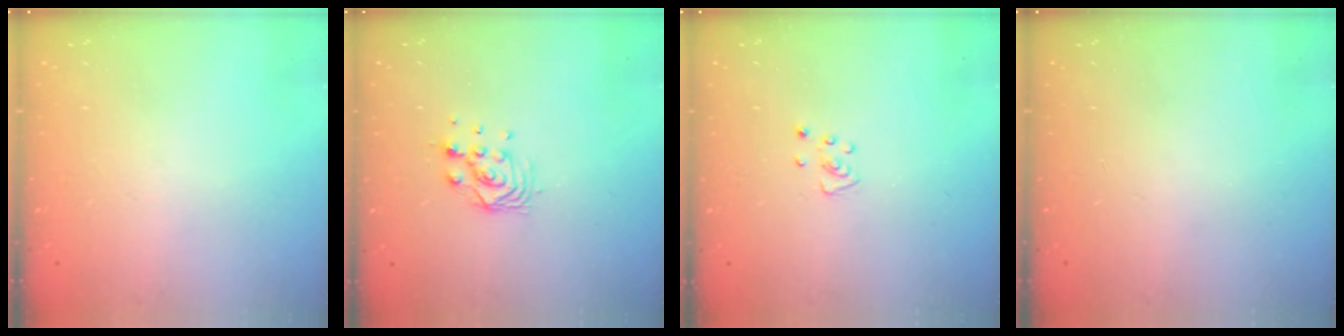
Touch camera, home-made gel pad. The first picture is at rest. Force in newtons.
{"total": 6.1, "press": 6.1, "slide": 0.9}
{"total": 3.4, "press": 3.4, "slide": 0.3}
{"total": 0.0}